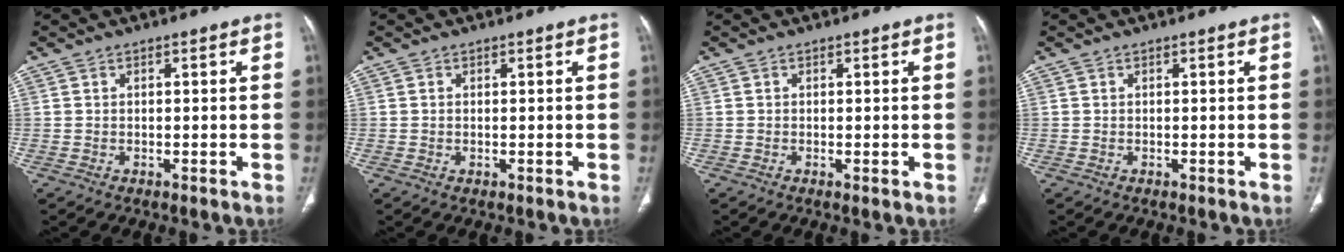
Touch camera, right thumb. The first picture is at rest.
{"total": 0.0}
{"total": 0.5, "force": [-0.1, 0.1, 0.5], "torque": [-0.014, -0.003, -0.002]}
{"total": 0.0}